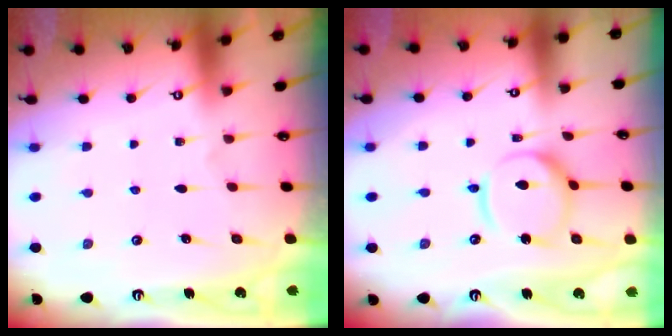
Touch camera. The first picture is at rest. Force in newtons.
{"total": 11.4, "press": 11.4, "slide": 1.1}